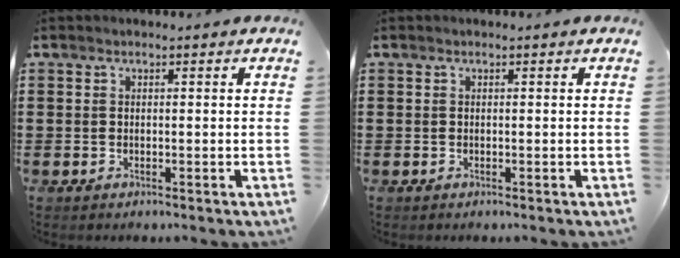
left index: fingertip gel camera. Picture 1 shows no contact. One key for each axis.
{"total": 0.0}